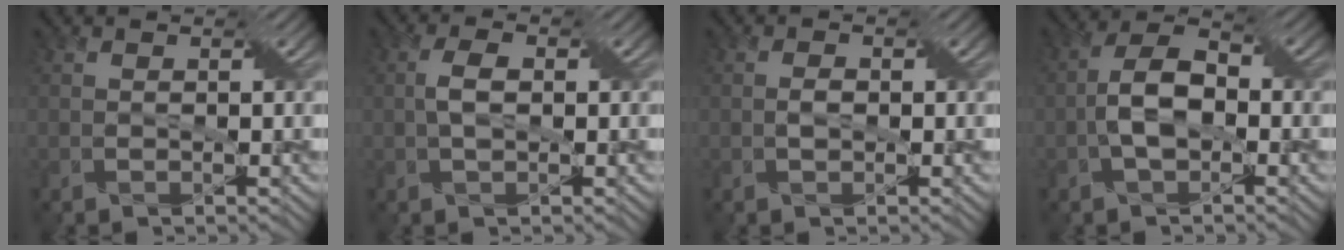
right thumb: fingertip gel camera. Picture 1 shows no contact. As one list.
[{"total": 2.7, "force": [0.0, 1.5, 2.3], "torque": [-0.050, 0.003, -0.001]}, {"total": 1.4, "force": [-0.2, 0.9, 1.0], "torque": [-0.019, 0.002, -0.003]}, {"total": 5.9, "force": [-1.3, 3.2, 4.7], "torque": [-0.097, 0.011, -0.028]}]